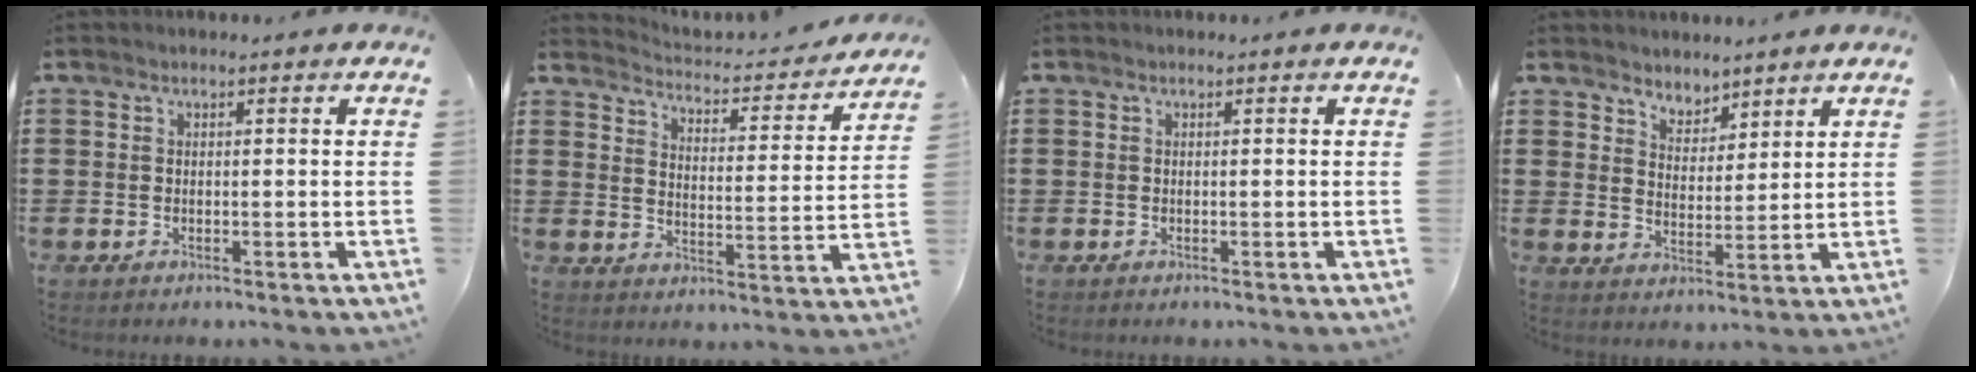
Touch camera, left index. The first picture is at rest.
{"total": 3.2, "force": [3.2, 0.1, 0.3], "torque": [-0.029, -0.031, 0.046]}
{"total": 0.0}
{"total": 3.9, "force": [3.5, 1.6, -0.4], "torque": [-0.010, -0.006, 0.065]}